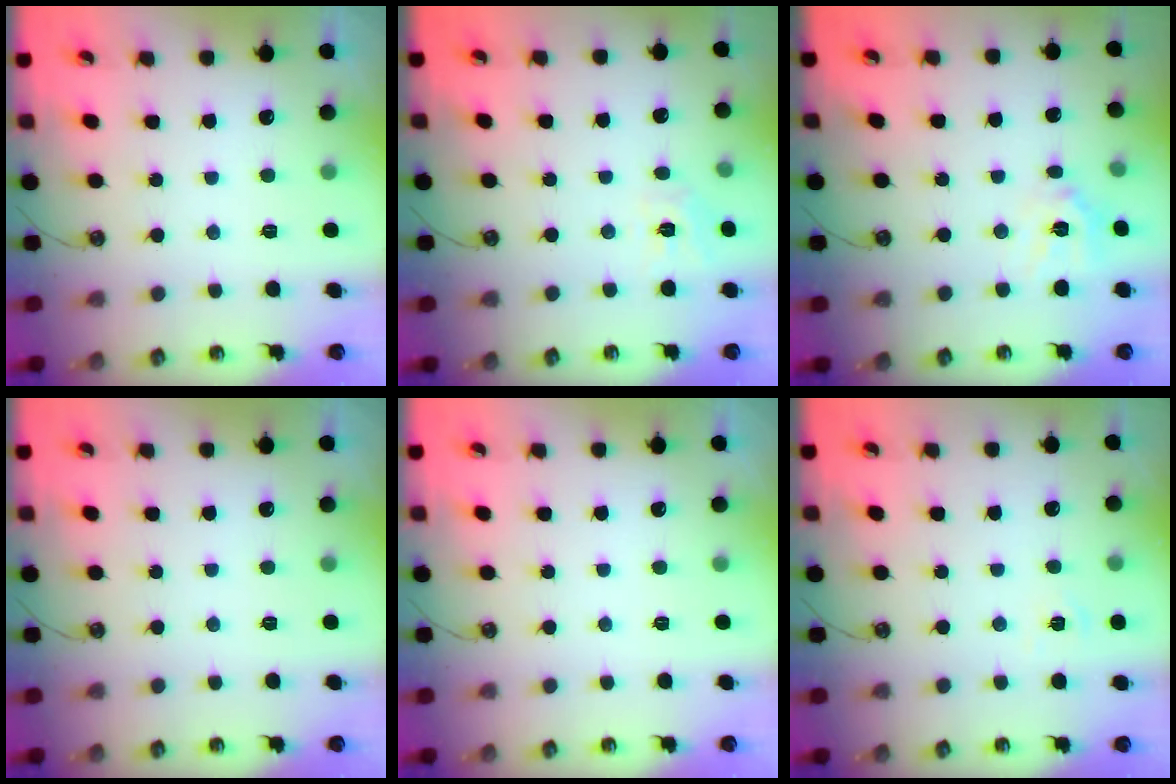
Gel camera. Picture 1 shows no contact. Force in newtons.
{"total": 6.7, "press": 6.6, "slide": 0.4}
{"total": 10.1, "press": 10.0, "slide": 0.7}
{"total": 0.0}
{"total": 0.0}
{"total": 5.1, "press": 5.1, "slide": 0.5}